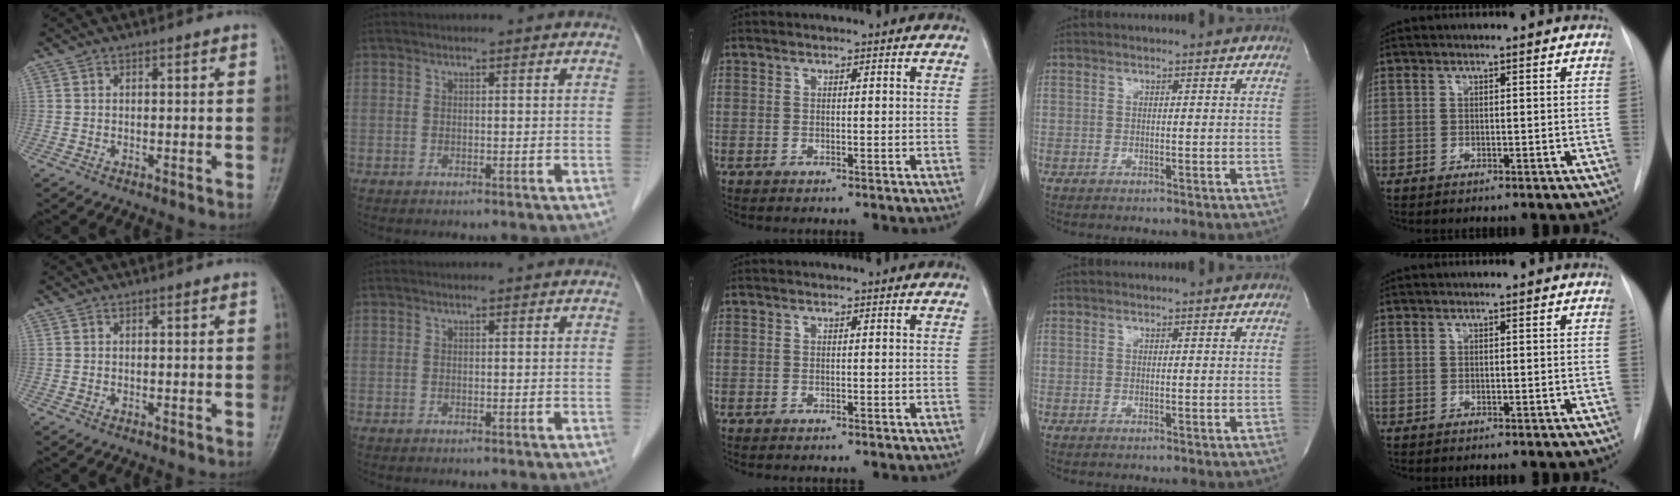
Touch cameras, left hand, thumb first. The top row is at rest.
{}